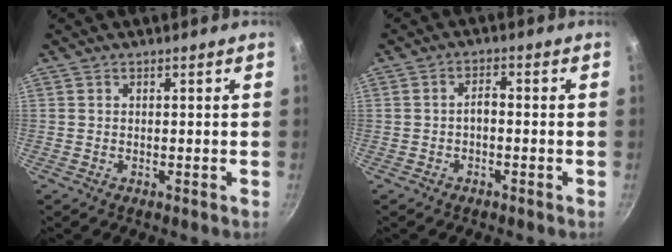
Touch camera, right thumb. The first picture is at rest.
{"total": 2.2, "force": [-0.8, 1.0, 1.8], "torque": [-0.028, 0.017, -0.017]}